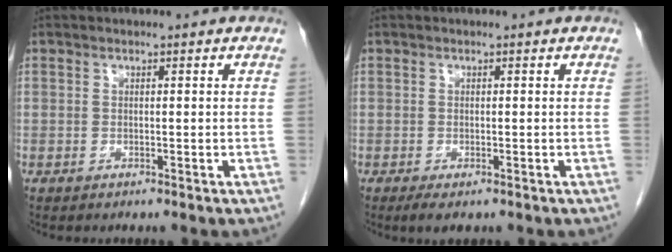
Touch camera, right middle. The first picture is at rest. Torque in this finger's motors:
{"motor_torque": [0.48, -0.18, 0.03, 0.00]}